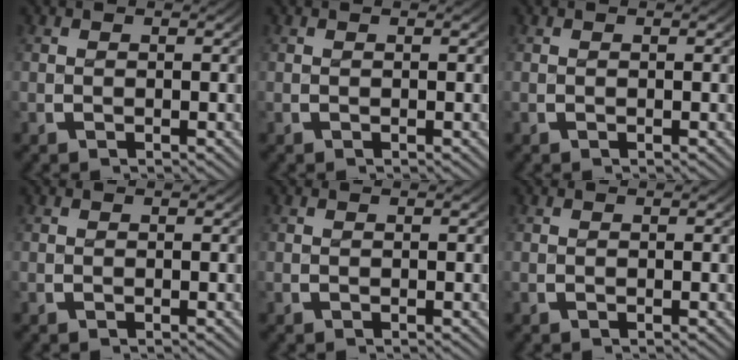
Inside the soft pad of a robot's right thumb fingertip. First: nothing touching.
{"total": 0.0}
{"total": 0.0}
{"total": 0.0}
{"total": 0.0}
{"total": 0.0}